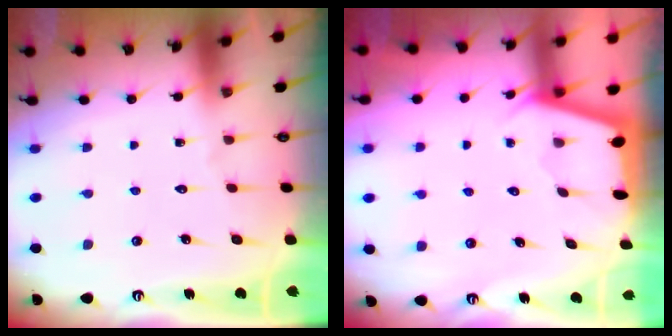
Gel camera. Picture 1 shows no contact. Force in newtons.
{"total": 2.6, "press": 2.6, "slide": 0.1}